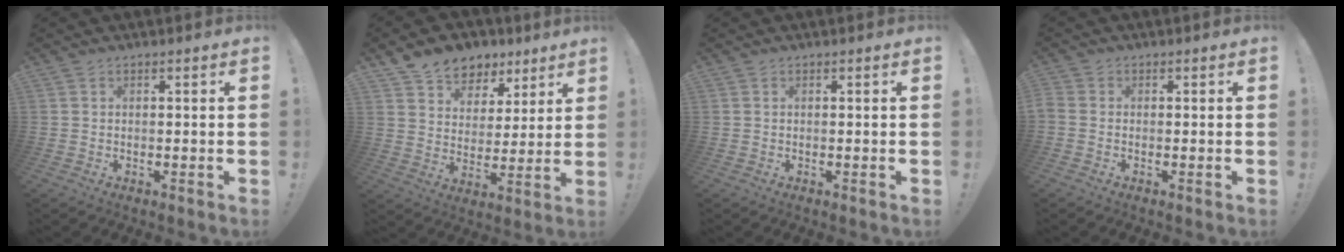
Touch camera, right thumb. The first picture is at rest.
{"total": 10.8, "force": [7.7, 7.2, 2.2], "torque": [-0.041, -0.051, 0.152]}
{"total": 0.0}
{"total": 1.2, "force": [-0.4, 0.8, 0.8], "torque": [-0.014, 0.002, -0.006]}